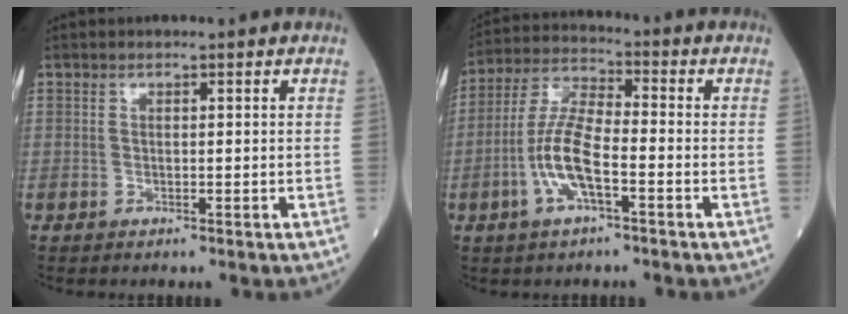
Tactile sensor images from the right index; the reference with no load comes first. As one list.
[{"total": 9.2, "force": [-3.0, 2.4, 8.4], "torque": [-0.182, 0.006, -0.062]}]